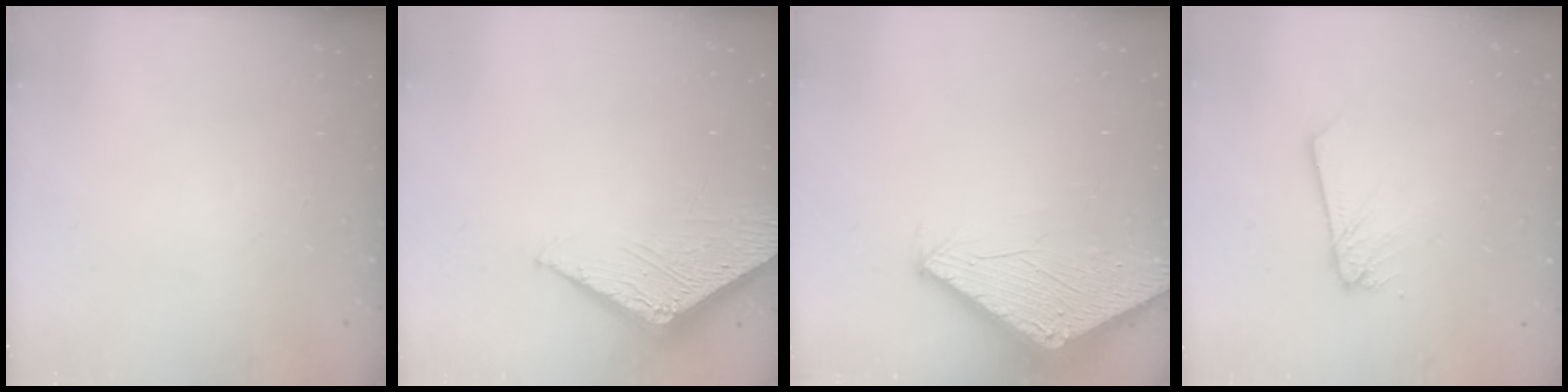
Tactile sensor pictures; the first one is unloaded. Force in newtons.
{"total": 6.5, "press": 6.4, "slide": 0.6}
{"total": 2.9, "press": 2.9, "slide": 0.2}
{"total": 2.7, "press": 2.7, "slide": 0.3}